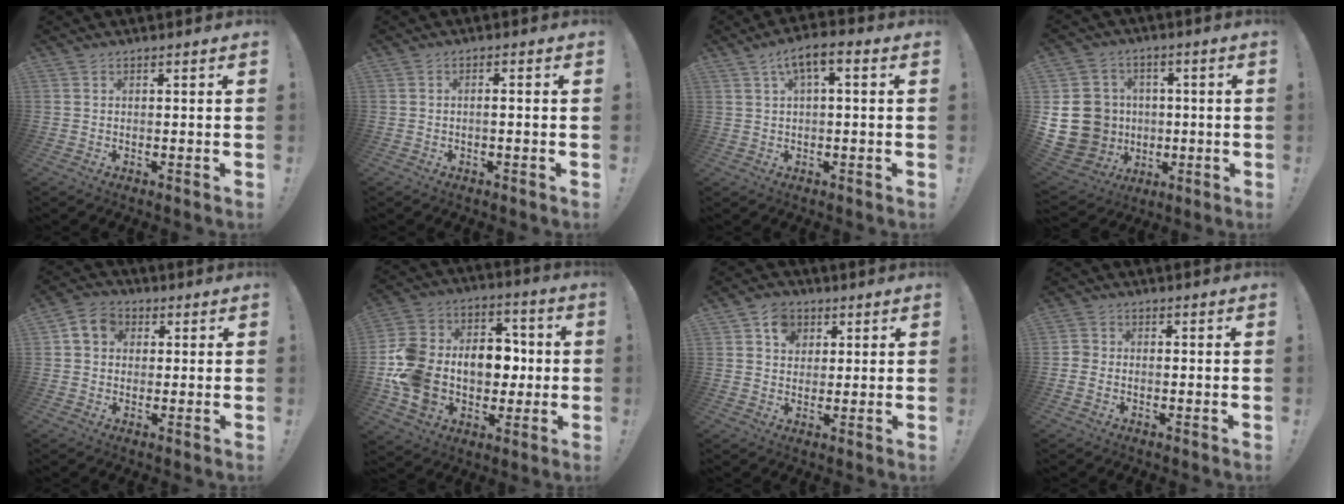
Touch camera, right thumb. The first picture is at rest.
{"total": 1.5, "force": [-0.8, 0.0, 1.3], "torque": [-0.024, 0.002, -0.015]}
{"total": 6.2, "force": [1.8, 1.9, 5.6], "torque": [-0.086, -0.006, 0.031]}
{"total": 17.3, "force": [-1.6, 15.8, 7.0], "torque": [-0.133, 0.014, 0.005]}
{"total": 7.1, "force": [2.0, 6.0, 3.2], "torque": [-0.047, 0.005, 0.041]}
{"total": 20.3, "force": [-1.4, 16.2, 12.1], "torque": [-0.227, 0.012, 0.004]}
{"total": 7.8, "force": [3.5, 6.4, 2.7], "torque": [-0.025, -0.018, 0.065]}
{"total": 2.7, "force": [-0.8, 2.2, 1.4], "torque": [-0.015, 0.005, -0.014]}